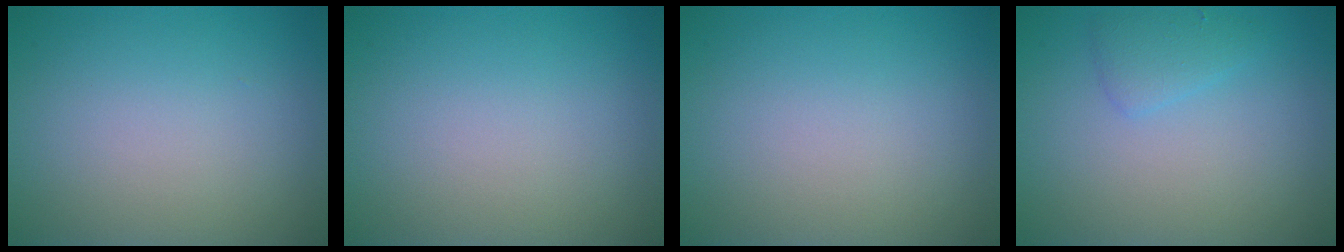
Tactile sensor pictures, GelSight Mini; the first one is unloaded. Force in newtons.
{"total": 0.0}
{"total": 0.0}
{"total": 1.6, "press": 1.6, "slide": 0.1}